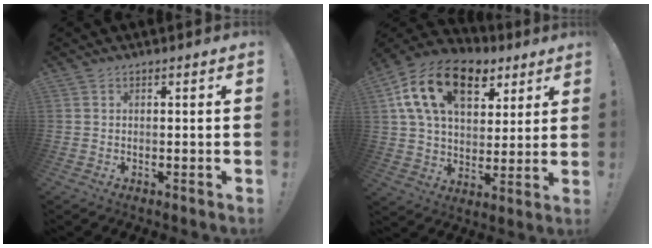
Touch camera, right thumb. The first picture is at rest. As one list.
[{"total": 19.9, "force": [9.2, 11.9, 12.9], "torque": [-0.213, -0.034, 0.168]}]